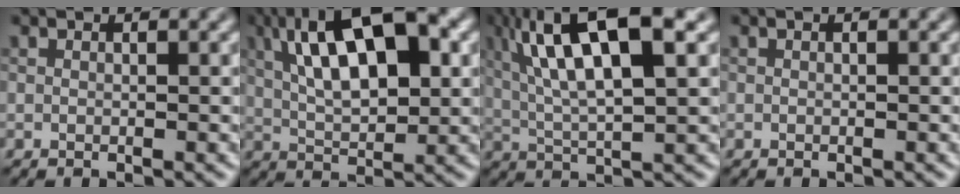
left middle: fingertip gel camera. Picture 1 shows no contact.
{"total": 12.2, "force": [4.5, 5.3, 10.0], "torque": [-0.156, 0.021, 0.063]}
{"total": 10.7, "force": [3.8, 2.9, 9.5], "torque": [-0.170, 0.018, 0.065]}
{"total": 0.0}